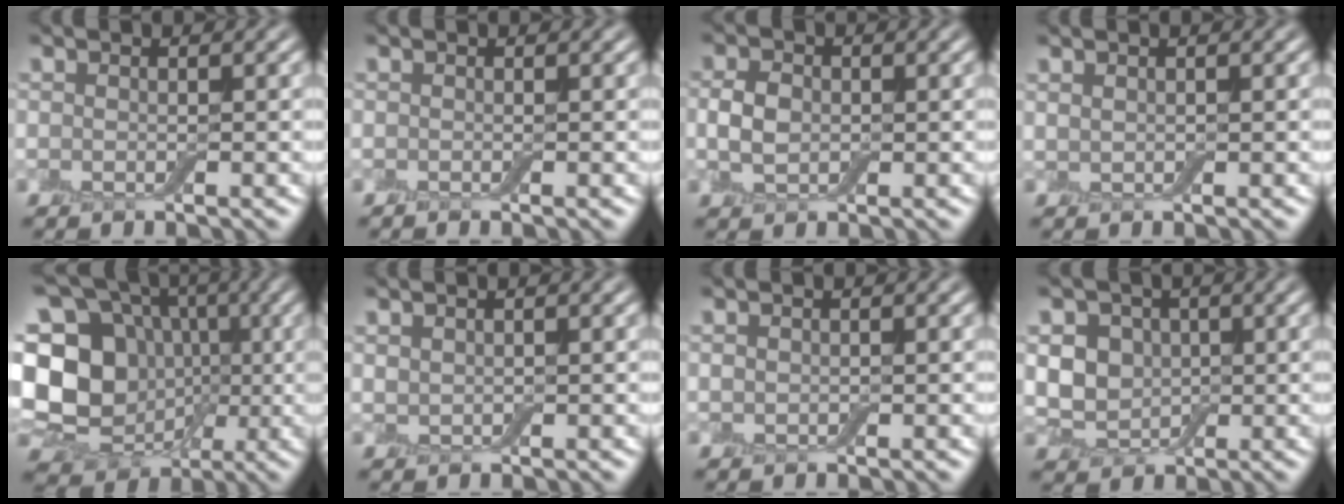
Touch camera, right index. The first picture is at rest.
{"total": 0.0}
{"total": 2.6, "force": [0.1, 1.9, 1.7], "torque": [-0.038, 0.003, -0.002]}
{"total": 0.7, "force": [0.5, 0.2, 0.4], "torque": [-0.011, 0.003, 0.010]}
{"total": 17.7, "force": [-0.3, 15.5, 8.6], "torque": [-0.213, 0.030, -0.027]}
{"total": 0.9, "force": [0.6, 0.4, 0.5], "torque": [-0.012, 0.002, 0.014]}
{"total": 0.6, "force": [0.3, 0.3, 0.4], "torque": [-0.009, 0.003, 0.004]}
{"total": 5.7, "force": [0.9, 4.8, 3.0], "torque": [-0.046, 0.019, -0.005]}